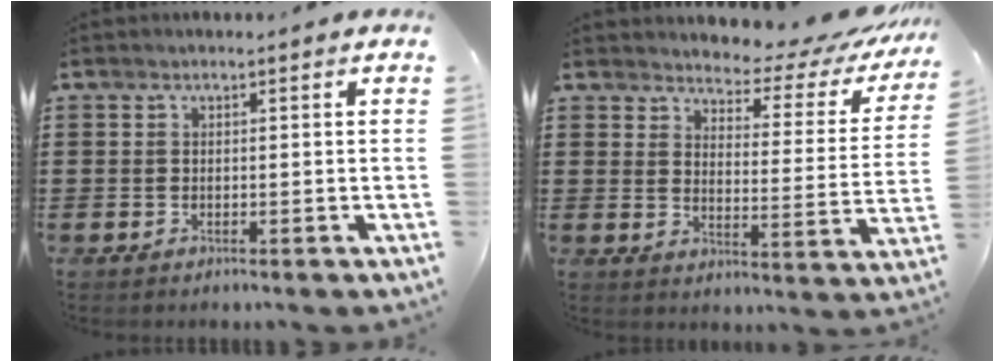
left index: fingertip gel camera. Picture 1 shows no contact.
{"total": 4.4, "force": [4.2, 1.0, 1.1], "torque": [-0.033, -0.038, 0.065]}